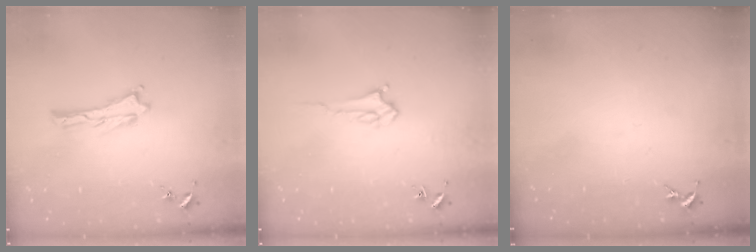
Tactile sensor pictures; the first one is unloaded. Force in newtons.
{"total": 2.8, "press": 2.8, "slide": 0.4}
{"total": 0.0}